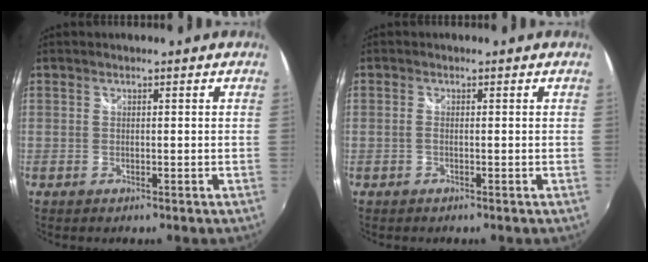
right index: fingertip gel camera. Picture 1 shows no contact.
{"total": 0.6, "force": [-0.2, 0.1, 0.5], "torque": [-0.012, 0.004, -0.004]}